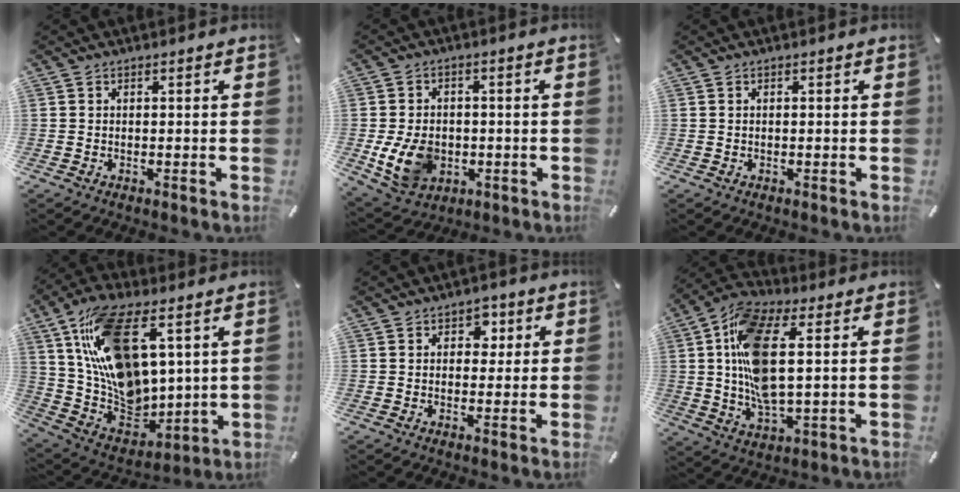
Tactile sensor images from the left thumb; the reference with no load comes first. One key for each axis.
{"total": 10.7, "fx": -2.1, "fy": 8.3, "fz": 6.5, "tx": -0.130, "ty": 0.009, "tz": -0.033}
{"total": 0.0}
{"total": 20.6, "fx": 8.4, "fy": 11.5, "fz": 14.8, "tx": -0.299, "ty": -0.039, "tz": 0.152}
{"total": 3.7, "fx": 1.2, "fy": 2.9, "fz": 2.0, "tx": -0.004, "ty": -0.009, "tz": 0.010}
{"total": 15.4, "fx": 2.7, "fy": 6.9, "fz": 13.5, "tx": -0.286, "ty": -0.009, "tz": 0.046}